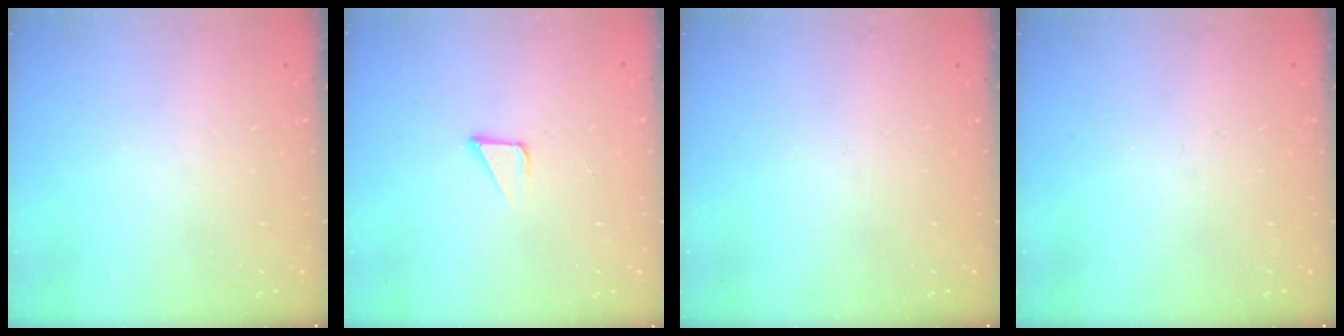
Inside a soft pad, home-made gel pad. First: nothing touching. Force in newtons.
{"total": 2.2, "press": 2.2, "slide": 0.2}
{"total": 0.0}
{"total": 0.0}